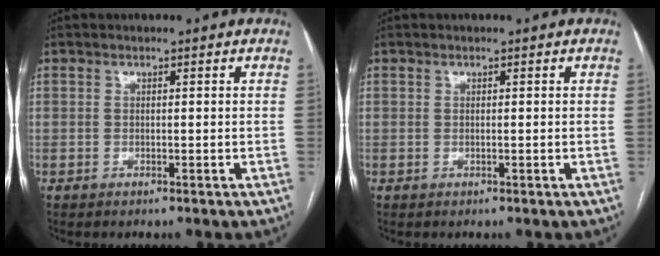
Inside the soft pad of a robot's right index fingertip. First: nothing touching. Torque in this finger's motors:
{"motor_torque": [0.00, 0.00, 0.00, 0.01]}